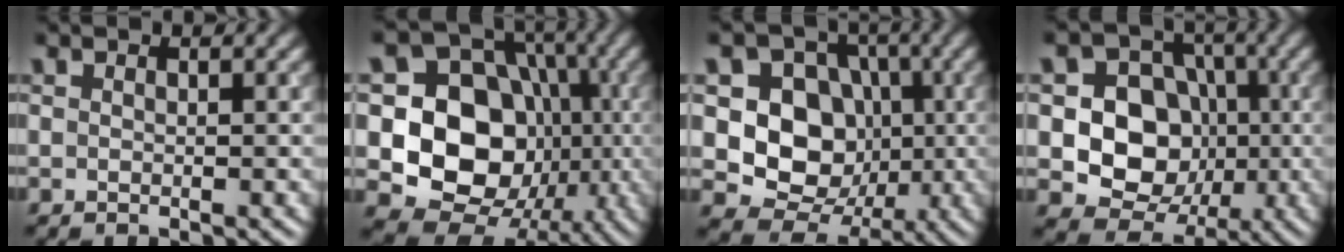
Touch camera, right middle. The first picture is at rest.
{"total": 12.6, "force": [-1.6, 10.5, 6.8], "torque": [-0.112, -0.010, -0.045]}
{"total": 8.6, "force": [-0.3, 7.3, 4.5], "torque": [-0.059, -0.004, -0.025]}
{"total": 8.6, "force": [-0.8, 7.4, 4.3], "torque": [-0.050, -0.002, -0.032]}